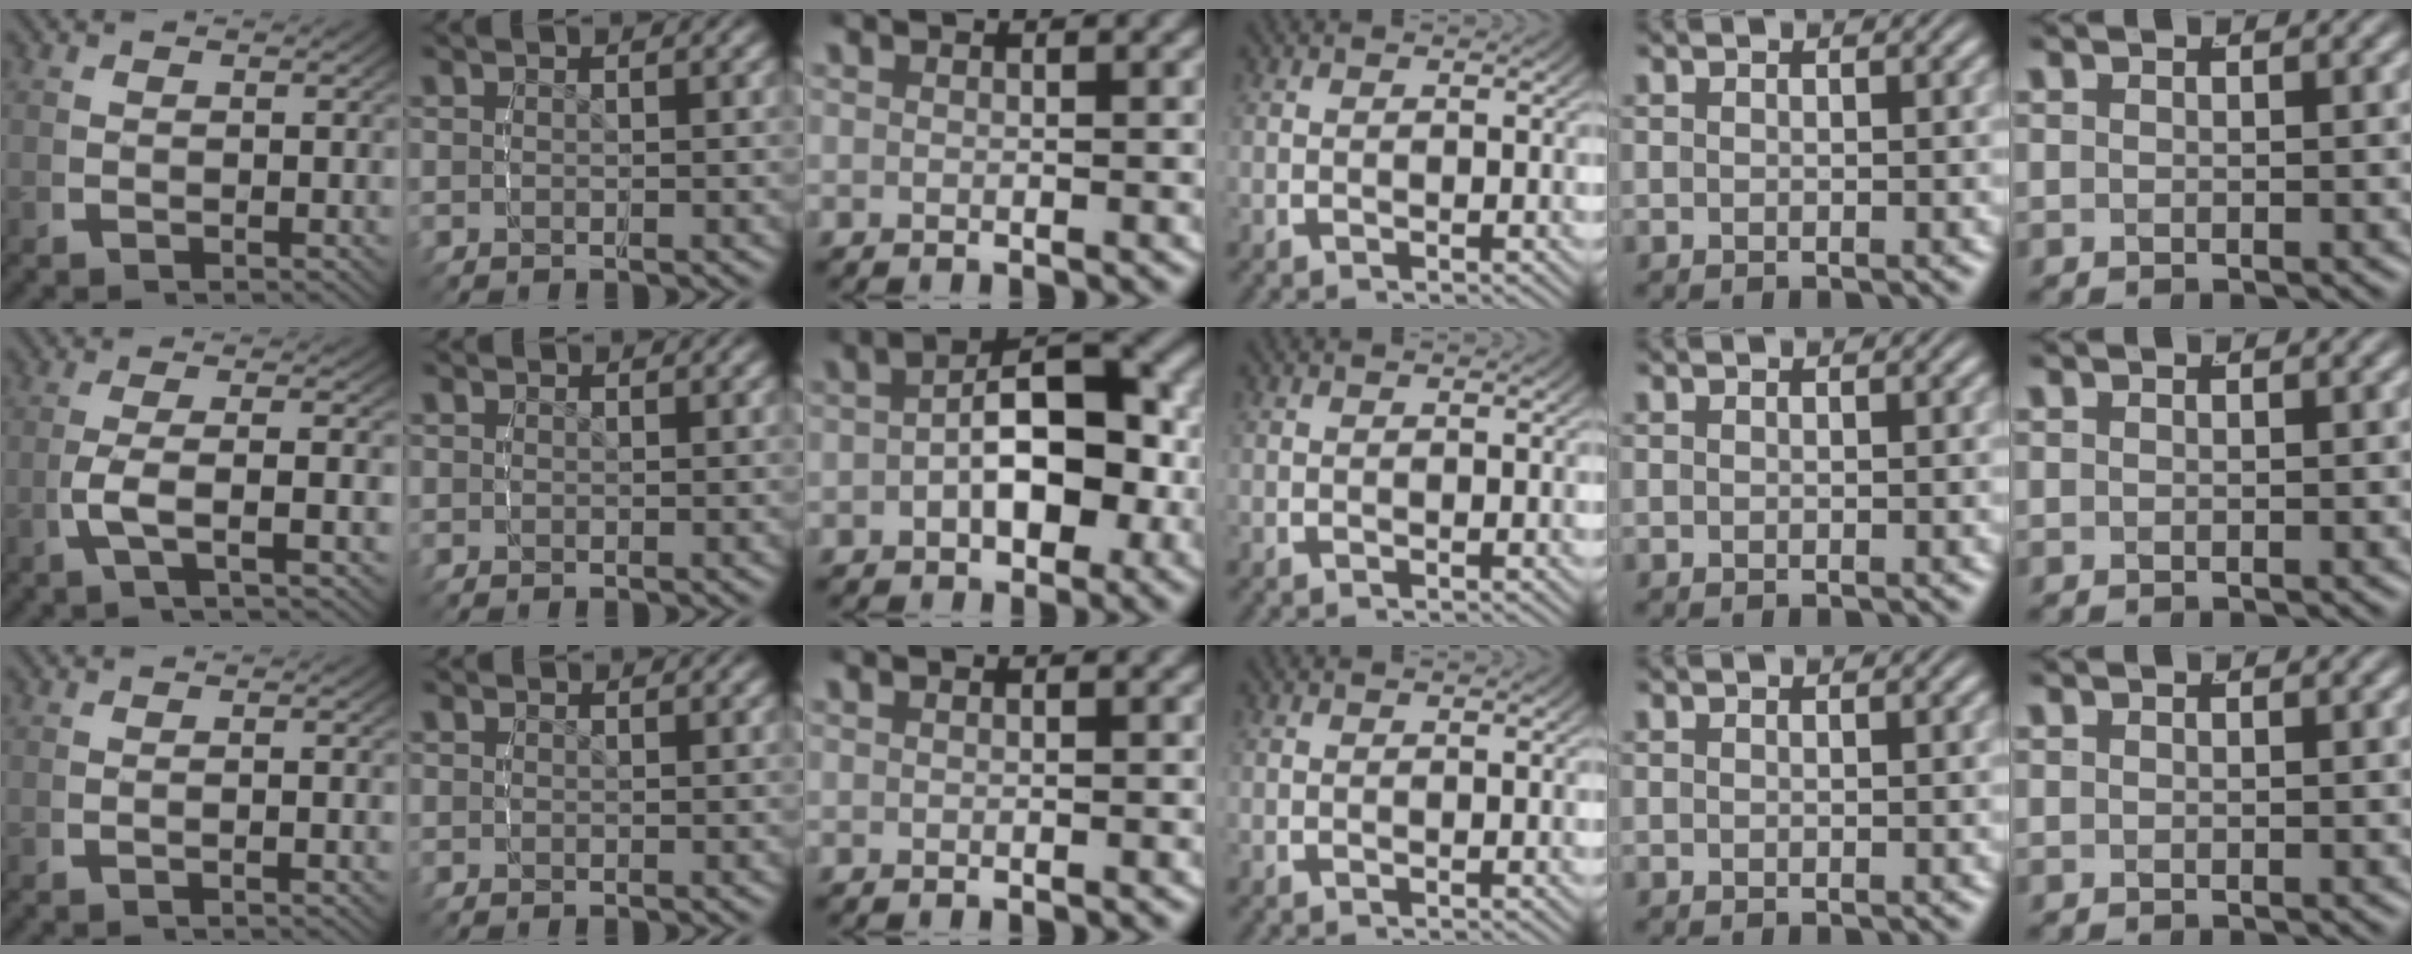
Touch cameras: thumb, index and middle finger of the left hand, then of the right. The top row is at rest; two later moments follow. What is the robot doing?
{"motion": "lift_and_place", "object": "toy banana"}